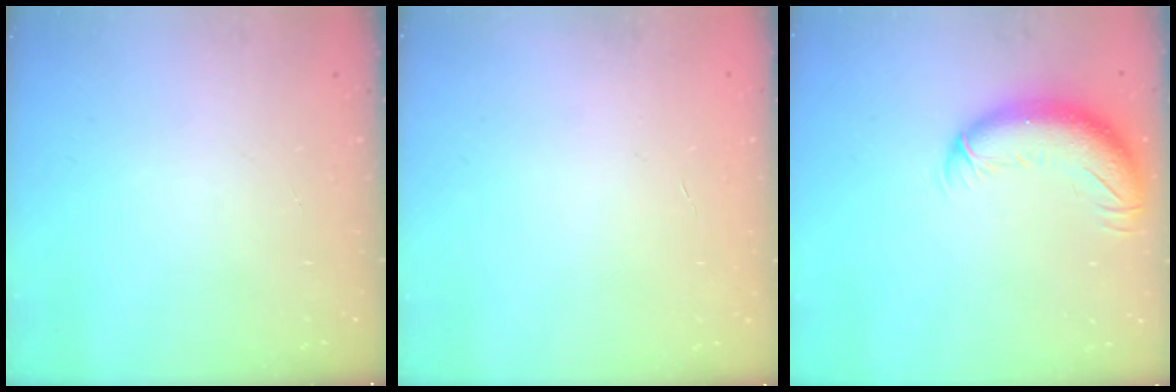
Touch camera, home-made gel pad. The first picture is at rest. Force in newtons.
{"total": 0.5, "press": 0.5, "slide": 0.1}
{"total": 12.4, "press": 12.1, "slide": 2.9}